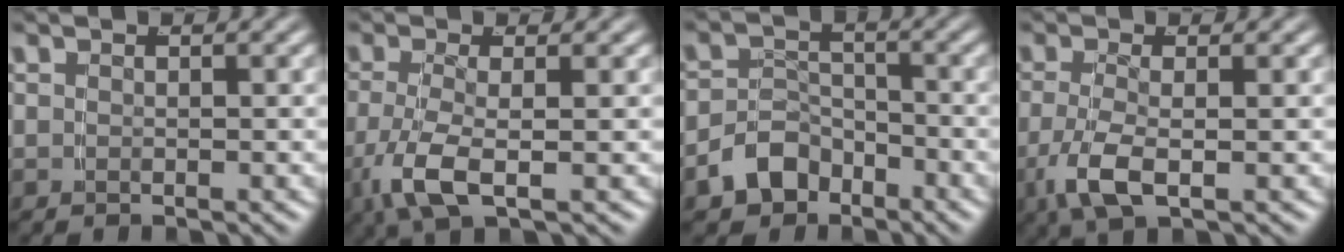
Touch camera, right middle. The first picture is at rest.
{"total": 4.2, "force": [-1.3, 1.5, 3.7], "torque": [-0.094, -0.017, -0.013]}
{"total": 4.2, "force": [-2.8, 2.8, 1.3], "torque": [-0.023, -0.004, -0.050]}
{"total": 3.7, "force": [-1.2, 1.3, 3.3], "torque": [-0.078, -0.013, -0.015]}